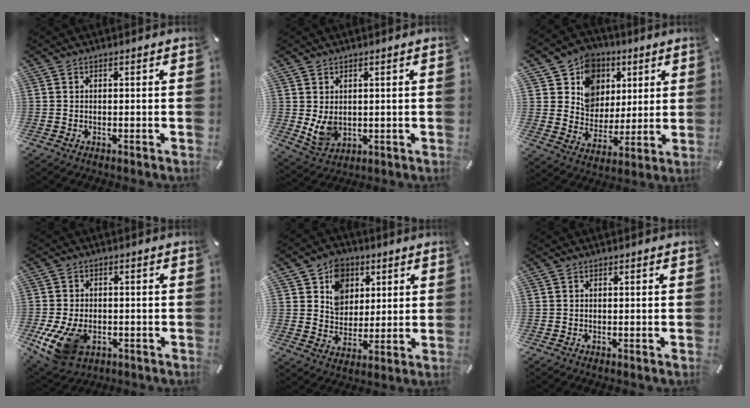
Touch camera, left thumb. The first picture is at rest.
{"total": 6.0, "force": [1.6, 4.8, 3.3], "torque": [-0.080, -0.018, 0.027]}
{"total": 13.4, "force": [5.1, 12.1, 3.1], "torque": [-0.053, -0.032, 0.099]}
{"total": 10.9, "force": [-3.7, 7.5, 6.9], "torque": [-0.147, 0.004, -0.061]}
{"total": 10.2, "force": [4.1, 8.8, 3.2], "torque": [-0.057, -0.011, 0.078]}
{"total": 0.0}